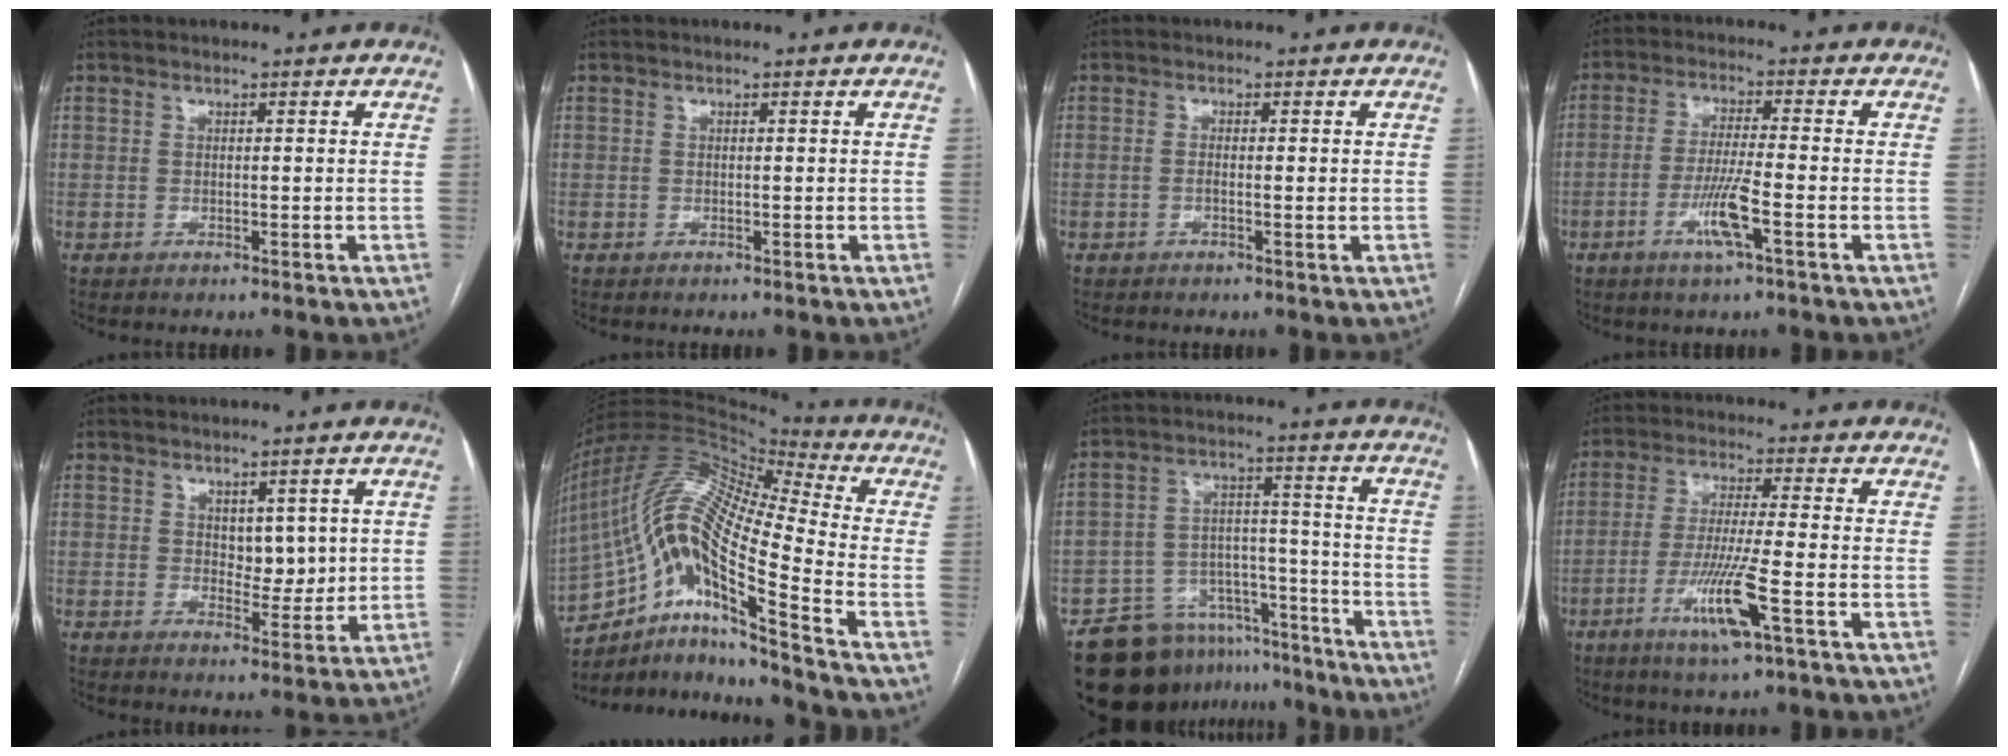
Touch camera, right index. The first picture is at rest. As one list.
[{"total": 0.0}, {"total": 1.4, "force": [-0.1, 0.2, 1.4], "torque": [-0.024, 0.002, 0.001]}, {"total": 6.8, "force": [-2.8, -0.1, 6.2], "torque": [-0.125, -0.007, -0.050]}, {"total": 4.6, "force": [1.3, 2.6, 3.6], "torque": [-0.047, -0.003, 0.026]}, {"total": 18.8, "force": [-10.2, 1.7, 15.7], "torque": [-0.328, 0.014, -0.185]}, {"total": 15.8, "force": [-13.3, 8.0, 2.8], "torque": [-0.033, 0.057, -0.196]}, {"total": 9.3, "force": [-4.0, -0.4, 8.4], "torque": [-0.167, -0.016, -0.073]}]